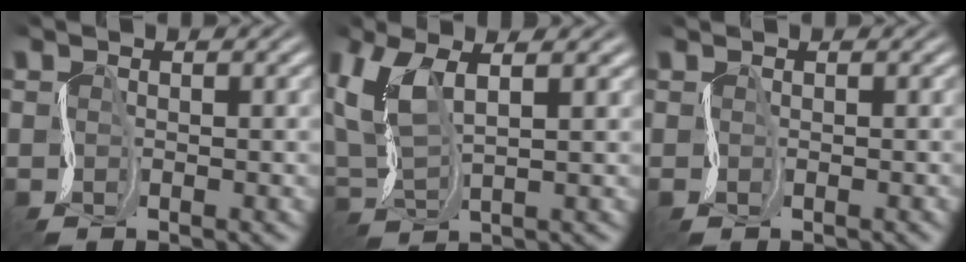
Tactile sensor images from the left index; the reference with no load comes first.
{"total": 5.7, "force": [3.1, 2.5, 4.1], "torque": [-0.117, 0.010, 0.061]}
{"total": 0.7, "force": [0.0, -0.2, -0.6], "torque": [0.007, -0.003, 0.001]}